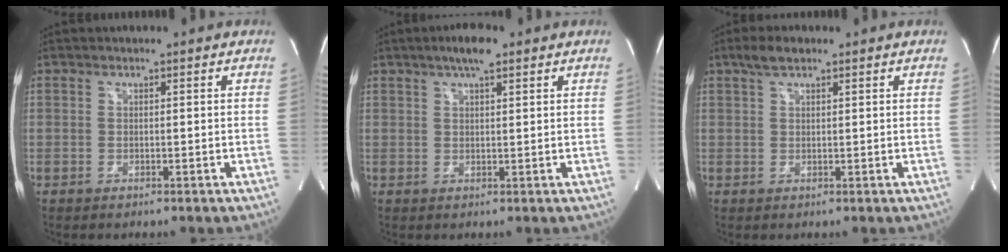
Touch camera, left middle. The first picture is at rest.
{"total": 4.3, "force": [2.9, 0.8, 3.2], "torque": [-0.061, 0.009, 0.047]}
{"total": 2.9, "force": [2.1, 1.1, 1.8], "torque": [-0.043, 0.010, 0.041]}